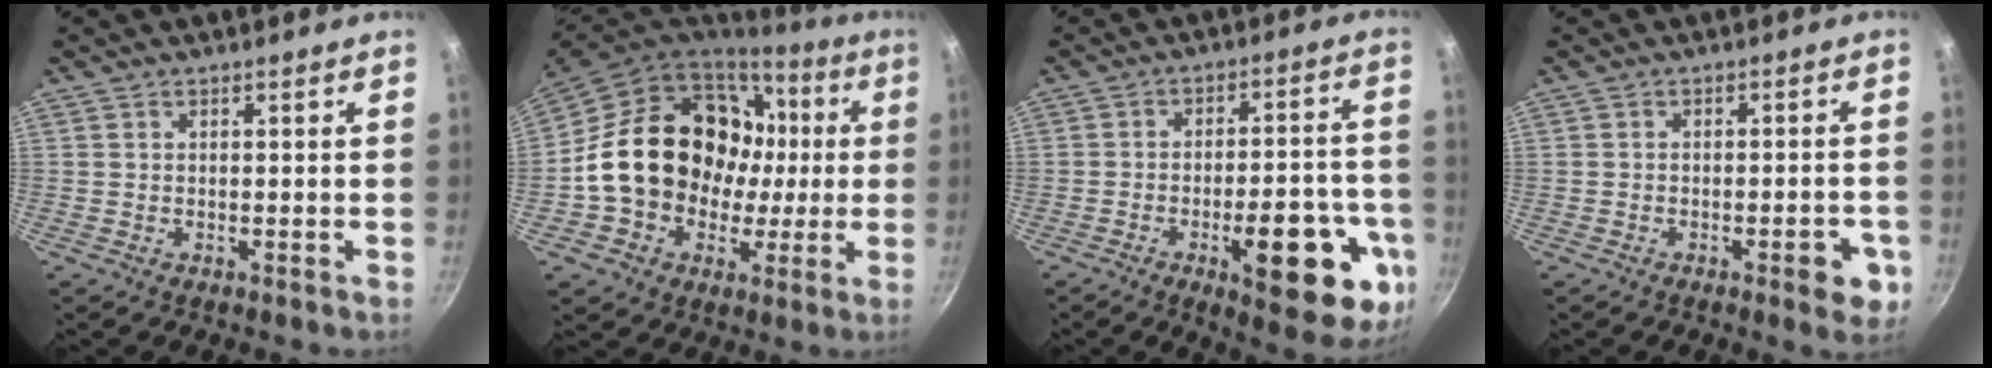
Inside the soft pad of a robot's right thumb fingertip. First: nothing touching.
{"total": 21.9, "force": [1.7, 17.9, 12.6], "torque": [-0.188, 0.045, 0.042]}
{"total": 19.4, "force": [-7.3, 7.2, 16.5], "torque": [-0.173, 0.021, -0.091]}
{"total": 6.1, "force": [-2.5, 2.3, 5.0], "torque": [-0.045, 0.014, -0.029]}